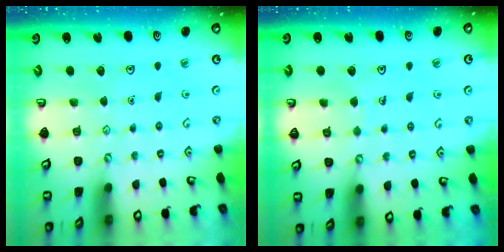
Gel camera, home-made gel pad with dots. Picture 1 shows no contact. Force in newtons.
{"total": 2.3, "press": 2.3, "slide": 0.1}